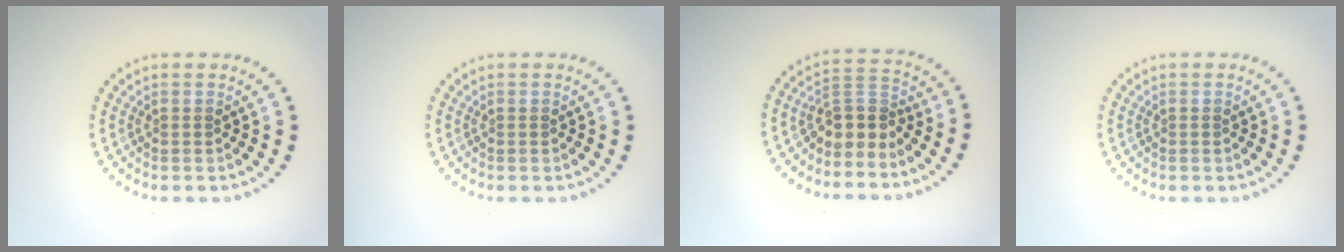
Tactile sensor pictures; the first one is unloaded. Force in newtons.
{"total": 0.0}
{"total": 2.7, "press": 2.0, "slide": 1.7}
{"total": 0.0}